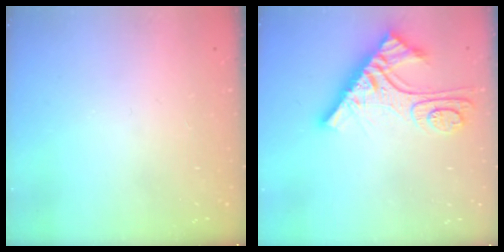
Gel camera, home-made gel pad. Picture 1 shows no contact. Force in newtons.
{"total": 11.5, "press": 11.4, "slide": 1.0}